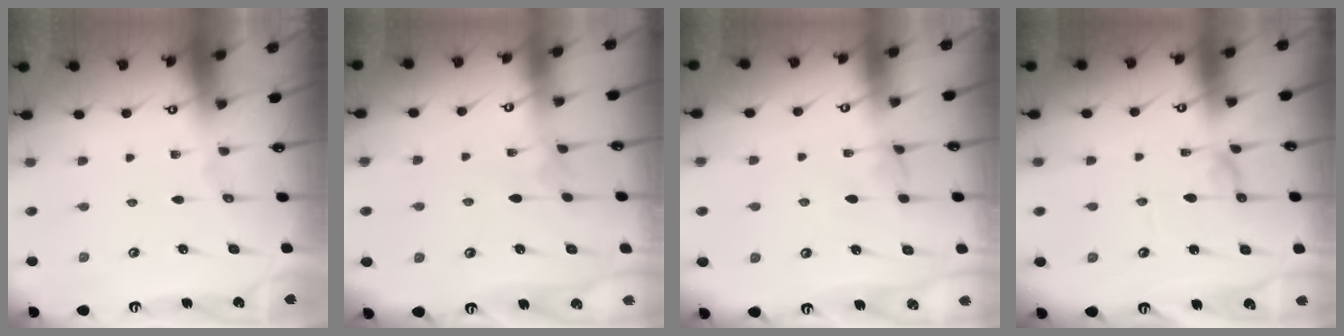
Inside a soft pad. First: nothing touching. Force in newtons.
{"total": 2.7, "press": 2.6, "slide": 0.3}
{"total": 2.8, "press": 2.7, "slide": 0.4}
{"total": 0.0}